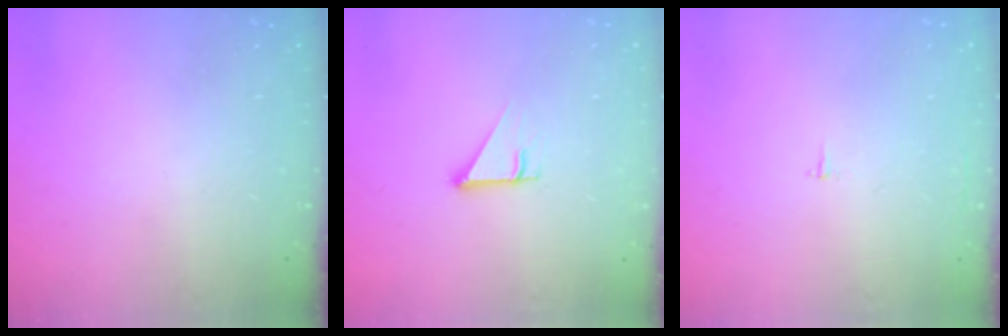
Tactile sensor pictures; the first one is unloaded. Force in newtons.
{"total": 2.5, "press": 2.5, "slide": 0.2}
{"total": 1.8, "press": 1.8, "slide": 0.1}